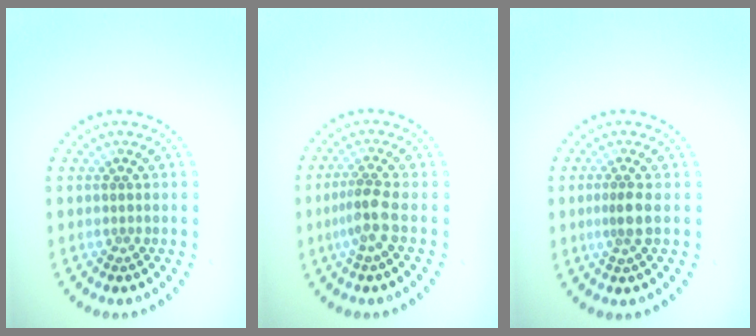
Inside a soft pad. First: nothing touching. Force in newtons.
{"total": 2.5, "press": 1.9, "slide": 1.6}
{"total": 1.5, "press": 1.2, "slide": 0.9}